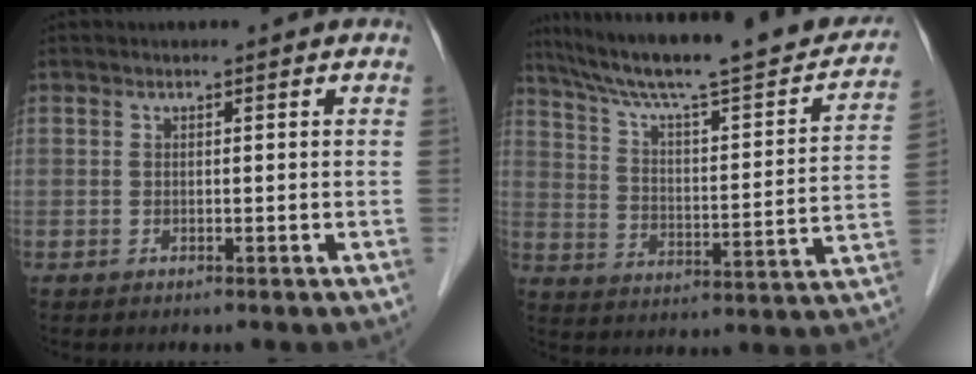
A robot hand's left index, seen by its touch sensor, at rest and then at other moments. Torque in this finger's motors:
{"motor_torque": [0.00, -0.34, 0.40, 0.13]}